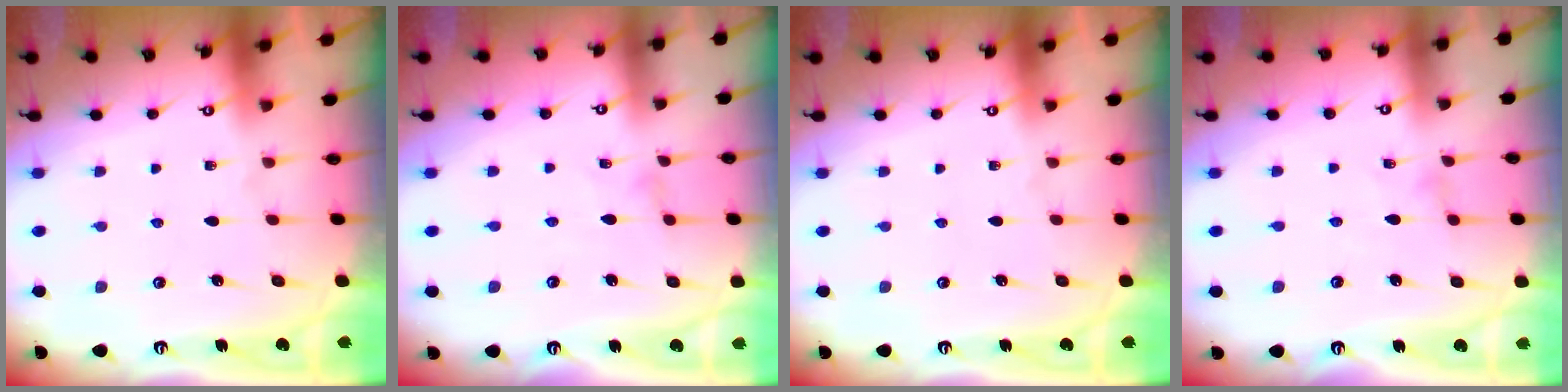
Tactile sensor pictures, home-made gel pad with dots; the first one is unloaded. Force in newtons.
{"total": 0.0}
{"total": 0.0}
{"total": 0.0}